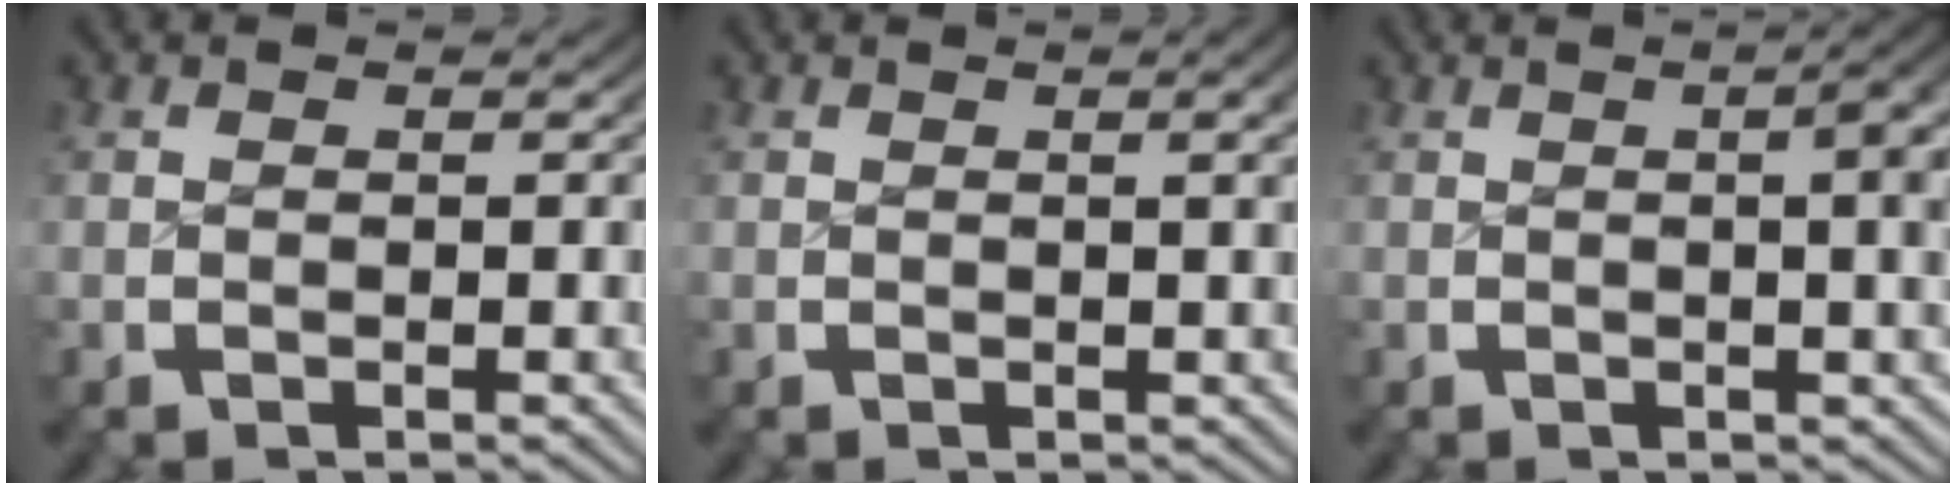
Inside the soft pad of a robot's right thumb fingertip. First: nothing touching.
{"total": 1.6, "force": [0.4, 0.2, 1.6], "torque": [-0.018, 0.004, 0.008]}
{"total": 7.7, "force": [1.9, 3.4, 6.7], "torque": [-0.058, 0.027, 0.013]}